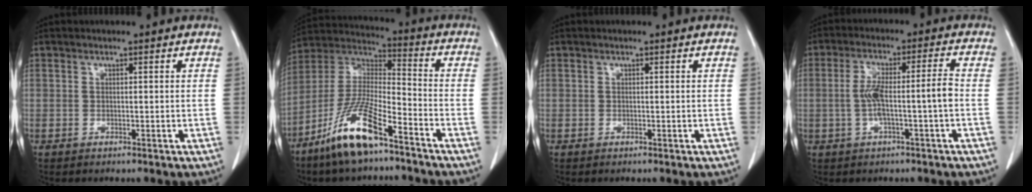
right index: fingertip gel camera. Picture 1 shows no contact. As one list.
[{"total": 13.9, "force": [-9.1, 2.3, 10.3], "torque": [-0.219, -0.014, -0.175]}, {"total": 0.0}, {"total": 5.3, "force": [-0.8, 0.7, 5.2], "torque": [-0.104, 0.011, -0.010]}]